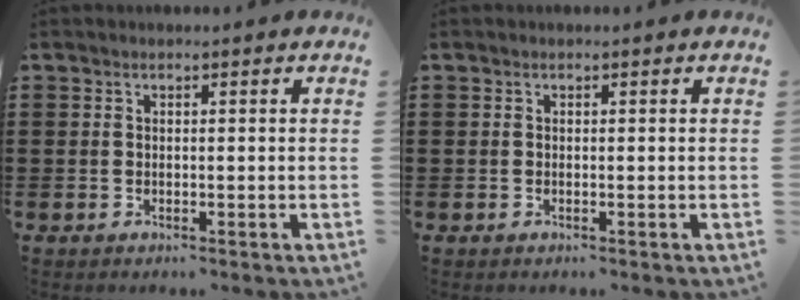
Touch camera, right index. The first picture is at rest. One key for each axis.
{"total": 0.0}